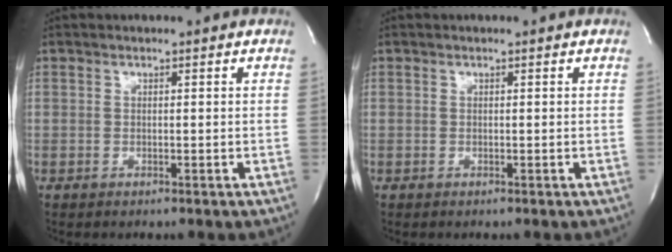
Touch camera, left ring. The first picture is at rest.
{"total": 0.0}